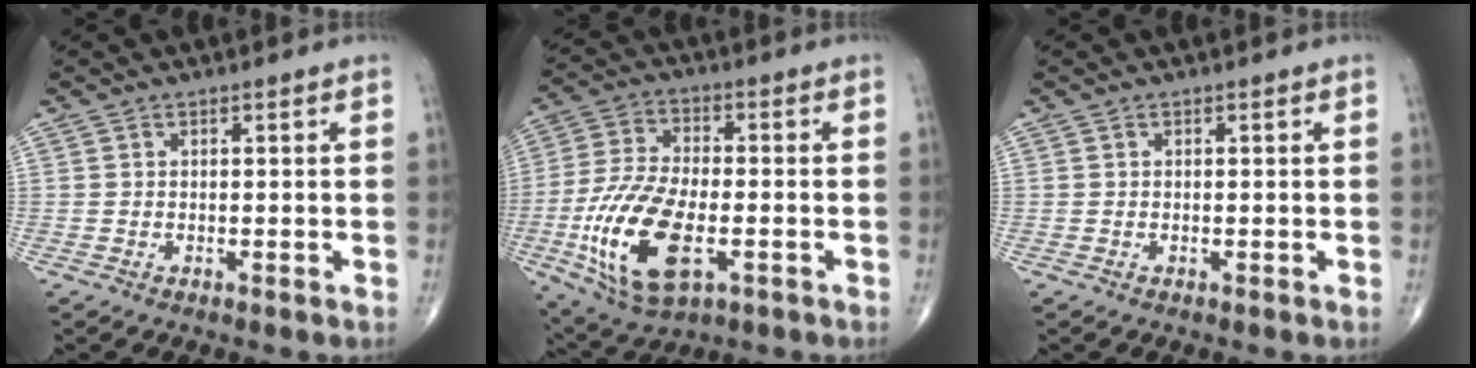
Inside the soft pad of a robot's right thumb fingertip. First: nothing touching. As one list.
[{"total": 18.0, "force": [-5.0, 8.7, 14.9], "torque": [-0.303, 0.005, -0.083]}, {"total": 0.0}]